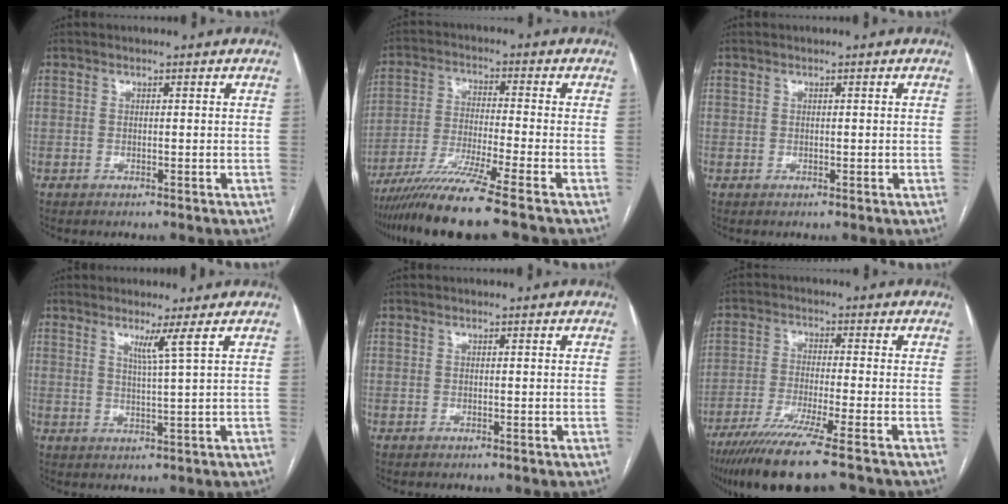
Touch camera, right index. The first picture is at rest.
{"total": 10.9, "force": [-8.5, -2.1, 6.4], "torque": [-0.113, -0.036, -0.149]}
{"total": 0.6, "force": [0.2, 0.5, 0.3], "torque": [-0.004, 0.004, 0.005]}
{"total": 3.0, "force": [1.7, -1.4, 2.0], "torque": [-0.040, -0.019, 0.036]}
{"total": 0.0}
{"total": 12.8, "force": [-9.7, -0.8, 8.4], "torque": [-0.143, -0.039, -0.159]}